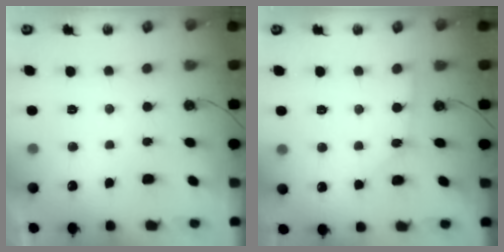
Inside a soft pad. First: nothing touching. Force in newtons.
{"total": 2.7, "press": 2.7, "slide": 0.4}